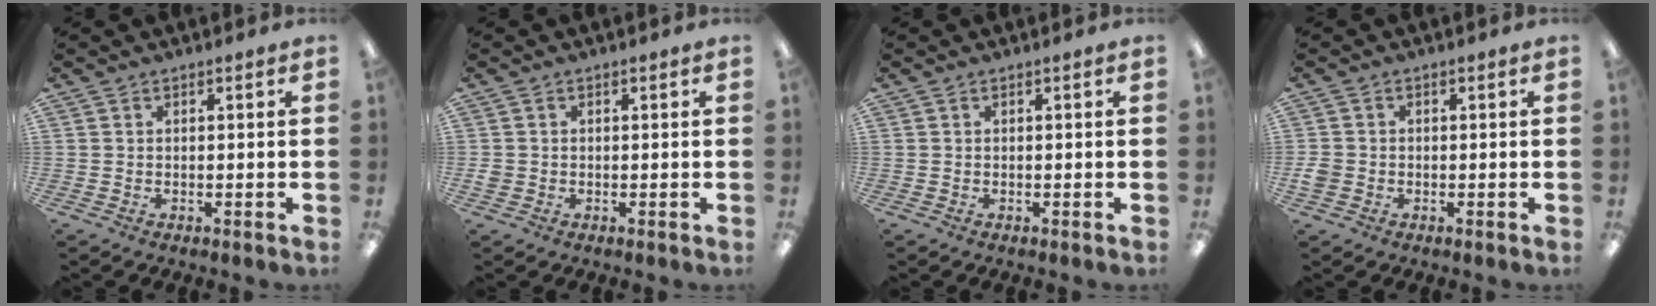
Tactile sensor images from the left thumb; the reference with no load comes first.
{"total": 1.5, "force": [-0.2, 1.4, 0.5], "torque": [-0.008, 0.005, -0.004]}
{"total": 0.0}
{"total": 2.8, "force": [-0.7, 2.4, 1.1], "torque": [-0.015, 0.007, -0.013]}